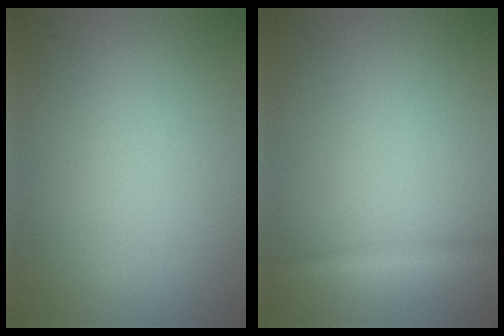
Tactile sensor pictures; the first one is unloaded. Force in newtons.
{"total": 1.6, "press": 1.6, "slide": 0.0}